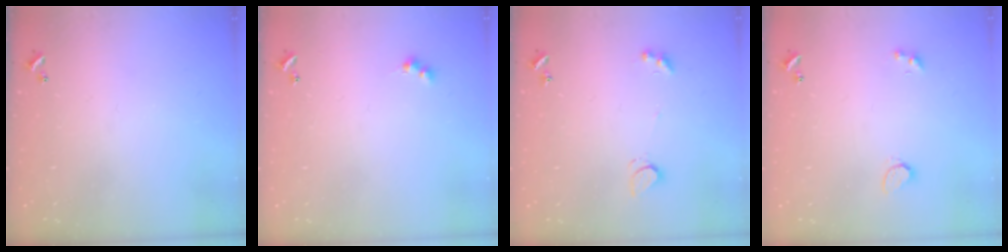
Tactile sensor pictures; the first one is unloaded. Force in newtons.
{"total": 3.0, "press": 2.9, "slide": 0.5}
{"total": 1.4, "press": 1.2, "slide": 0.6}
{"total": 2.3, "press": 2.3, "slide": 0.5}